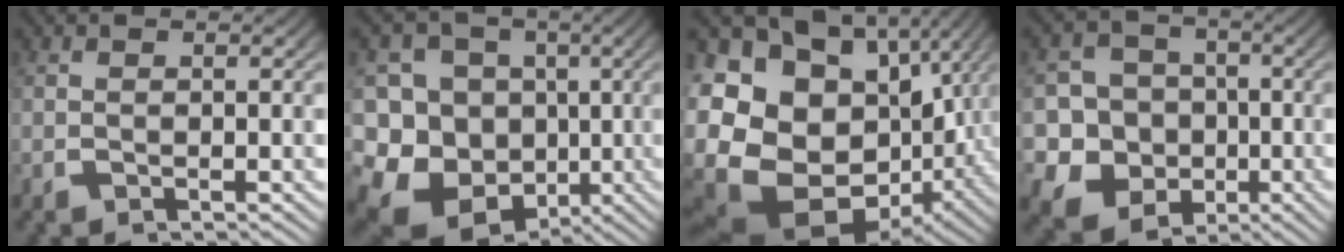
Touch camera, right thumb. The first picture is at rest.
{"total": 17.2, "force": [-4.5, 14.0, 8.8], "torque": [-0.204, -0.078, -0.058]}
{"total": 25.2, "force": [-1.8, 19.3, 16.1], "torque": [-0.347, -0.083, -0.003]}
{"total": 15.6, "force": [-5.0, 13.4, 6.3], "torque": [-0.145, -0.075, -0.072]}